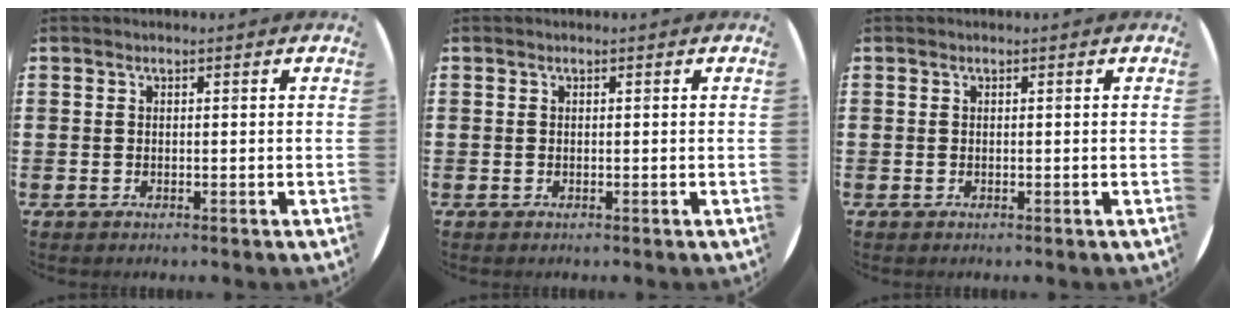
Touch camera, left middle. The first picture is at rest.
{"total": 0.0}
{"total": 0.0}